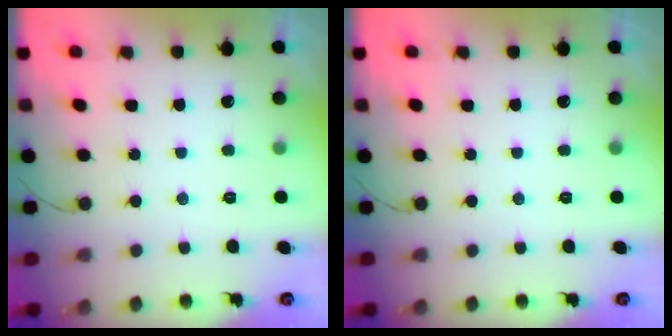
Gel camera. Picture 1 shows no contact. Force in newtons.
{"total": 0.0}